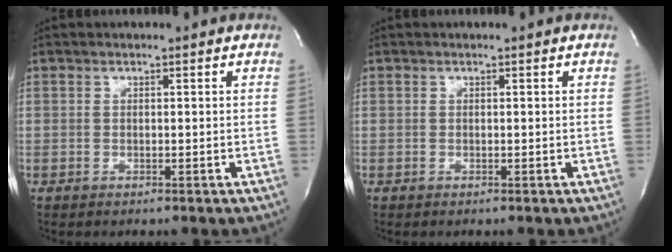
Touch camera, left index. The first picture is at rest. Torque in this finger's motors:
{"motor_torque": [-0.13, 0.15, 0.00, 0.00]}